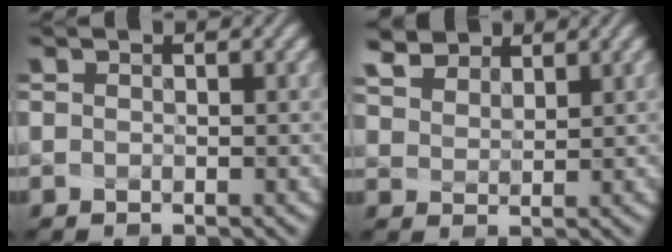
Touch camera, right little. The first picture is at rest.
{"total": 4.1, "force": [3.5, 1.8, 1.3], "torque": [-0.064, -0.003, 0.077]}